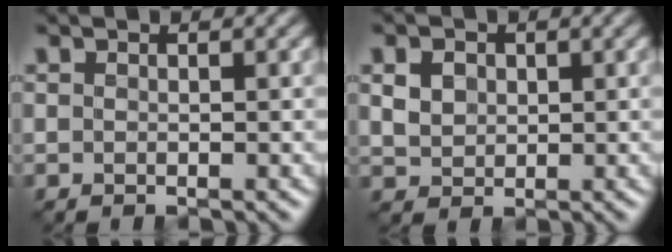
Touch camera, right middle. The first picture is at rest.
{"total": 2.9, "force": [0.7, 2.4, 1.5], "torque": [-0.041, 0.003, 0.013]}